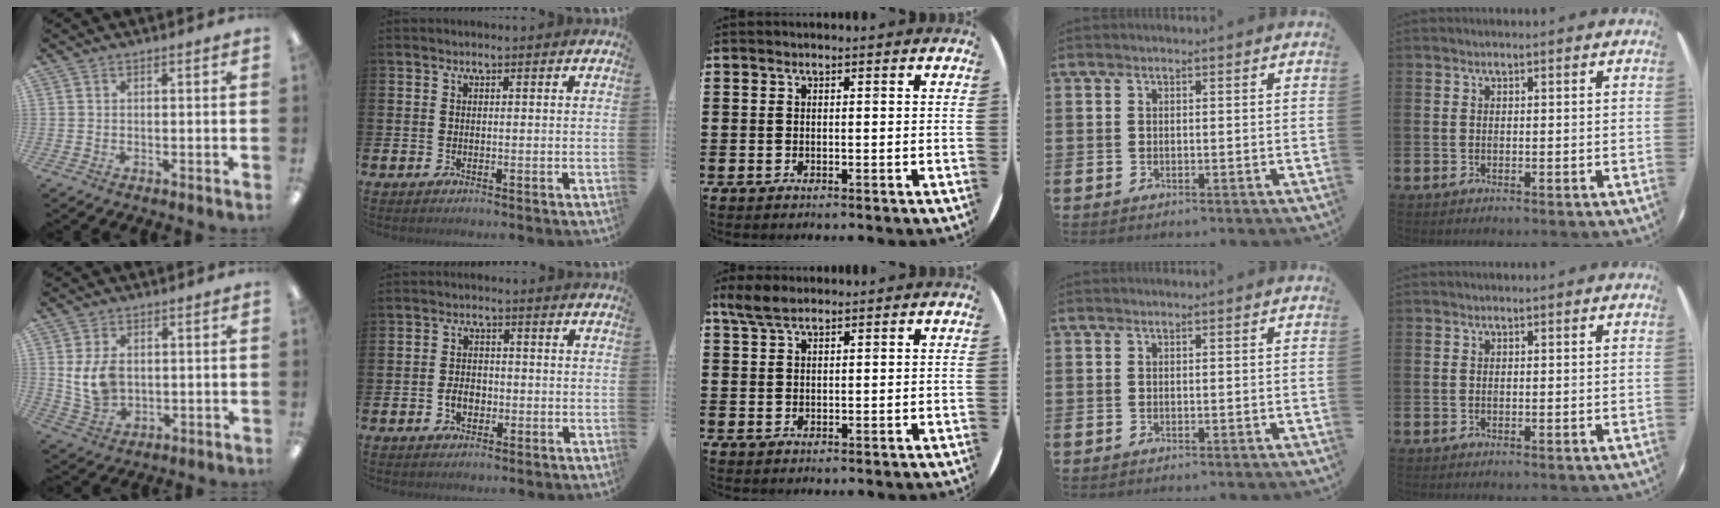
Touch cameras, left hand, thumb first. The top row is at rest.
{"thumb": {"total": 8.0, "force": [1.5, 5.8, 5.4], "torque": [-0.107, -0.001, 0.029]}, "index": {"total": 2.8, "force": [-0.9, 1.9, 1.8], "torque": [-0.022, -0.001, -0.022]}, "middle": {"total": 3.5, "force": [2.7, 1.2, 1.9], "torque": [-0.035, 0.003, 0.049]}}